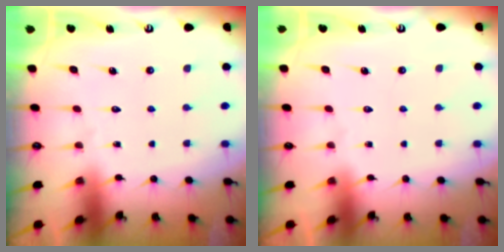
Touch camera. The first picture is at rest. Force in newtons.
{"total": 0.0}